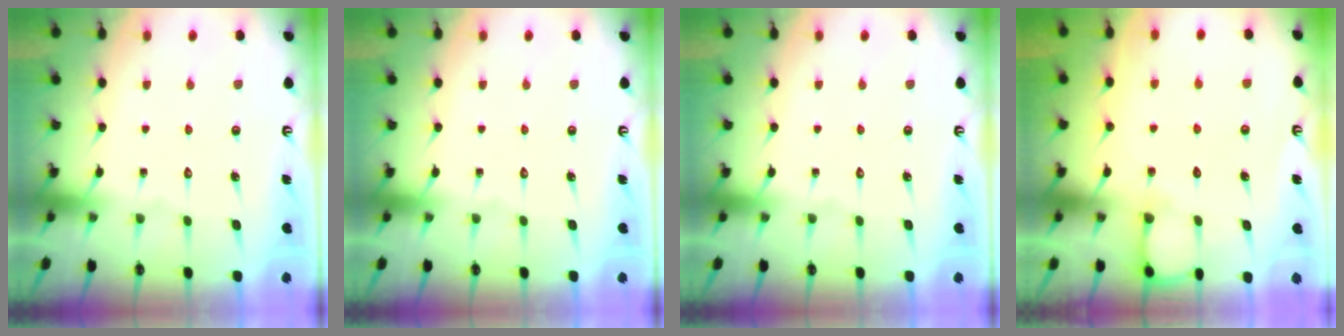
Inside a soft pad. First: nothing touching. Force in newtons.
{"total": 0.0}
{"total": 0.0}
{"total": 4.6, "press": 4.5, "slide": 0.5}